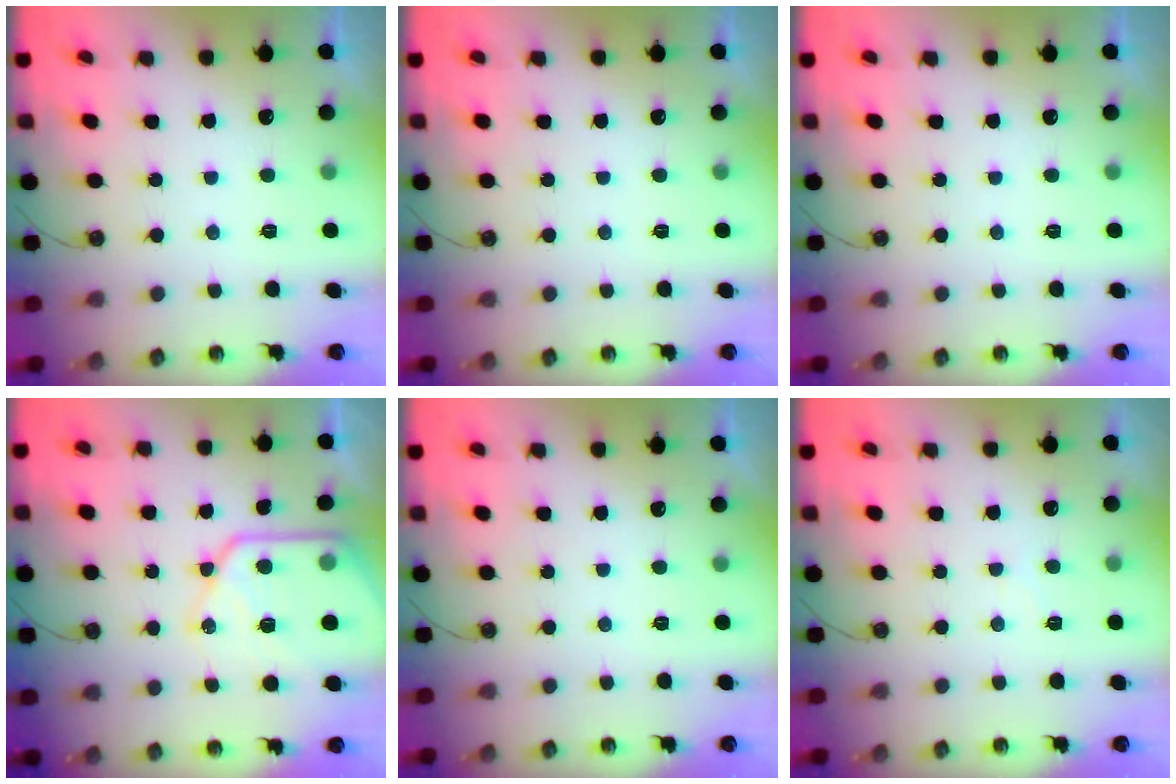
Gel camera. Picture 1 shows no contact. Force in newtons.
{"total": 0.0}
{"total": 0.0}
{"total": 15.7, "press": 15.7, "slide": 1.3}
{"total": 0.0}
{"total": 4.6, "press": 4.6, "slide": 0.7}